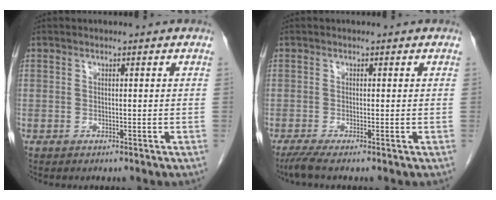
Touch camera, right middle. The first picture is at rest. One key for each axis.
{"total": 2.4, "fx": -1.7, "fy": -0.1, "fz": 1.7, "tx": -0.038, "ty": -0.009, "tz": -0.038}